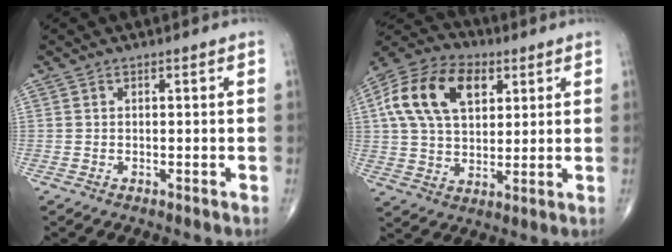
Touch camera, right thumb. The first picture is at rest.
{"total": 17.4, "force": [5.7, 11.0, 12.2], "torque": [-0.214, 0.006, 0.097]}